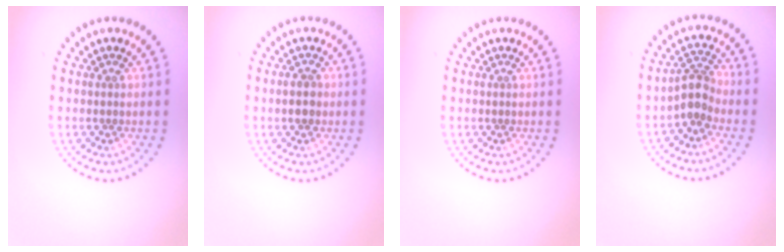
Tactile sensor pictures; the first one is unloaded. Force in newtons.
{"total": 1.5, "press": 1.5, "slide": 0.2}
{"total": 0.0}
{"total": 2.6, "press": 2.0, "slide": 1.7}